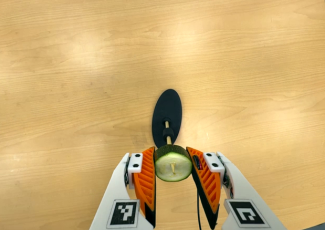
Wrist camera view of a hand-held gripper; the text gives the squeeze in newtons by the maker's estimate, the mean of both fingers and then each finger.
{"total": 10.5, "left": 9.8, "right": 11.2}